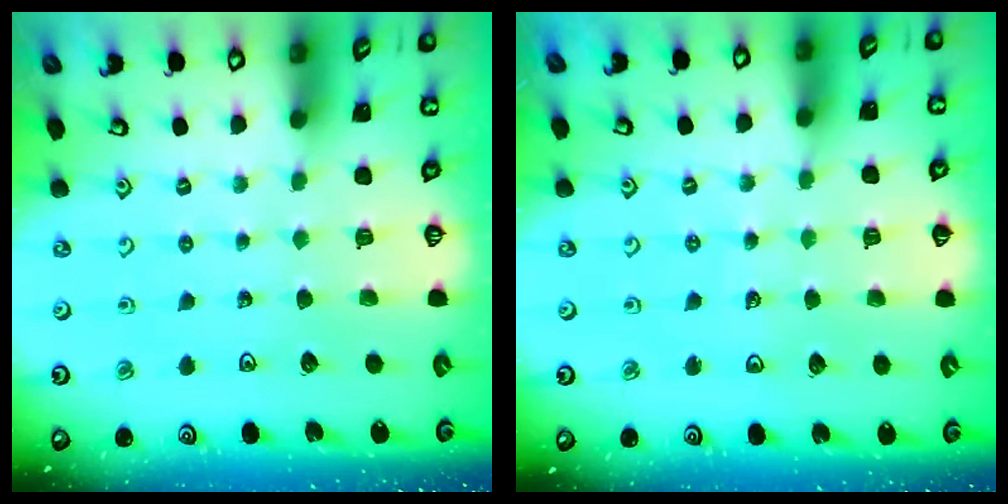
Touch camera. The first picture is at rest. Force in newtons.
{"total": 4.6, "press": 4.3, "slide": 1.4}